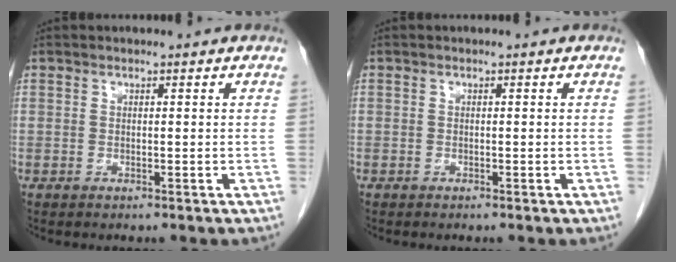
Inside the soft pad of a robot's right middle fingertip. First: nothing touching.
{"total": 0.0}